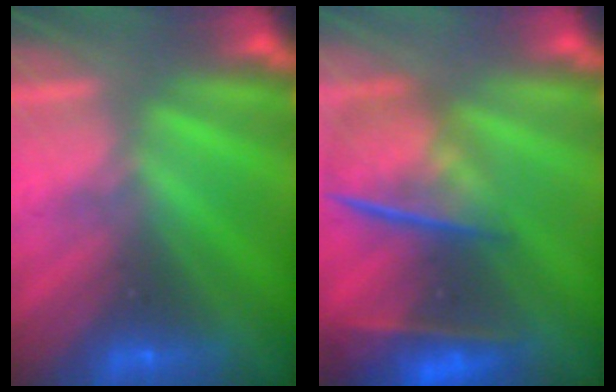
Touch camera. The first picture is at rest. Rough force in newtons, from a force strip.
{"total": 5.7}